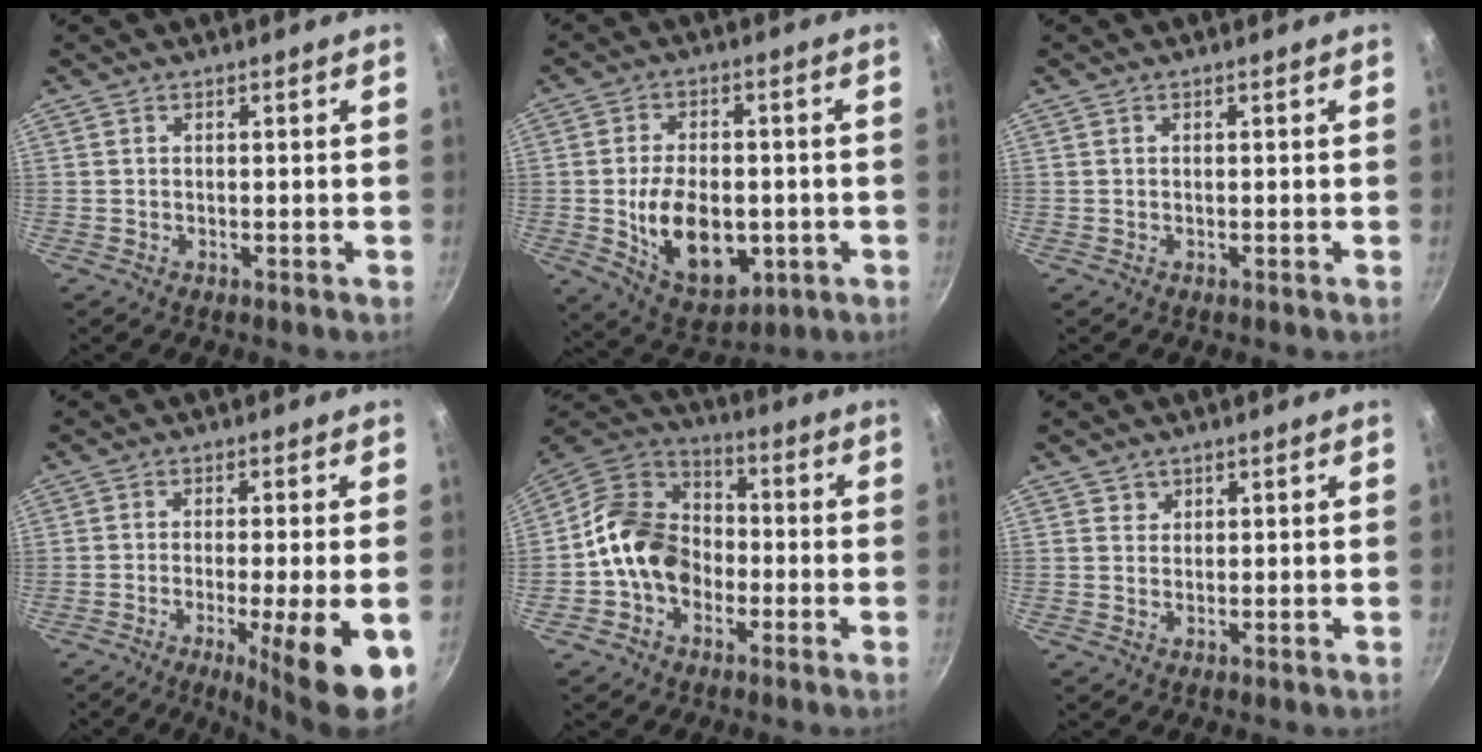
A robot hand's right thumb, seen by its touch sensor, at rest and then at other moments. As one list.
[{"total": 15.2, "force": [-2.5, 9.6, 11.5], "torque": [-0.160, -0.002, -0.023]}, {"total": 0.0}, {"total": 12.7, "force": [-4.5, 1.6, 11.8], "torque": [-0.168, 0.001, -0.063]}, {"total": 13.4, "force": [-3.0, 10.6, 7.6], "torque": [-0.091, 0.041, -0.075]}, {"total": 1.3, "force": [0.8, 1.1, 0.0], "torque": [0.014, 0.003, 0.010]}]